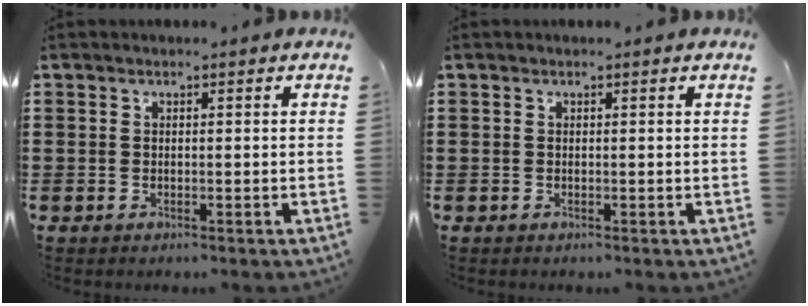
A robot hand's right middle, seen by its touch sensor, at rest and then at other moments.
{"total": 0.0}